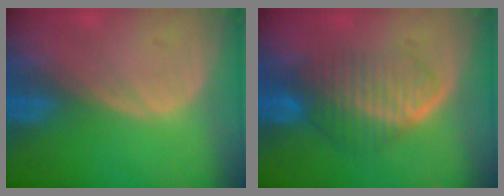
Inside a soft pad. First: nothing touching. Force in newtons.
{"total": 6.3, "press": 6.2, "slide": 1.2}